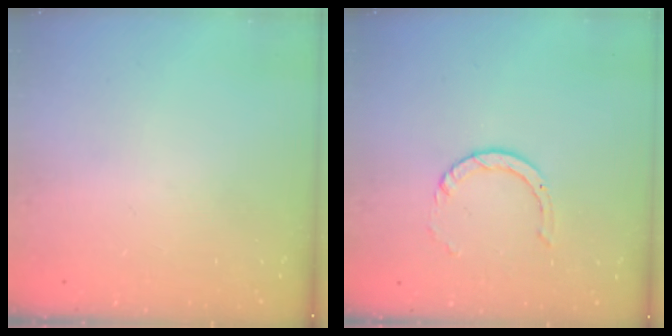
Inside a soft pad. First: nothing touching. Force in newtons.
{"total": 4.1, "press": 4.1, "slide": 0.4}